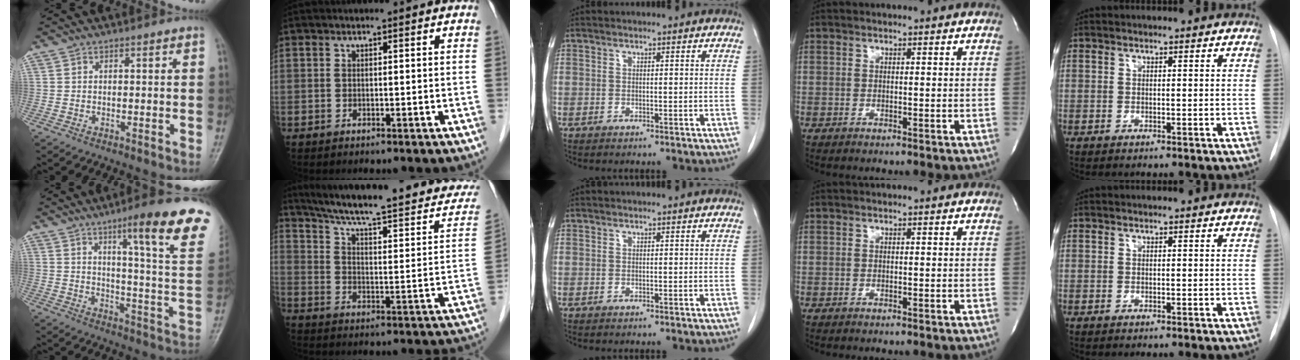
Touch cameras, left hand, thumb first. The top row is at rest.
{"thumb": {"total": 20.2, "force": [11.8, 2.5, 16.2], "torque": [-0.188, -0.054, 0.154]}, "index": {"total": 26.7, "force": [22.2, 3.3, 14.5], "torque": [-0.217, -0.029, 0.294]}}